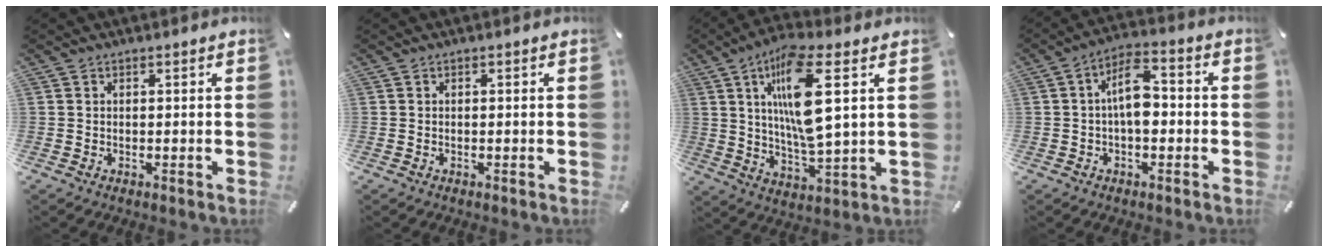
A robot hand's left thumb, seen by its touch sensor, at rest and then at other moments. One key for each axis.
{"total": 0.0}
{"total": 15.5, "fx": 4.8, "fy": 4.2, "fz": 14.2, "tx": -0.273, "ty": -0.014, "tz": 0.071}
{"total": 8.8, "fx": -0.7, "fy": 4.5, "fz": 7.6, "tx": -0.130, "ty": 0.017, "tz": -0.011}